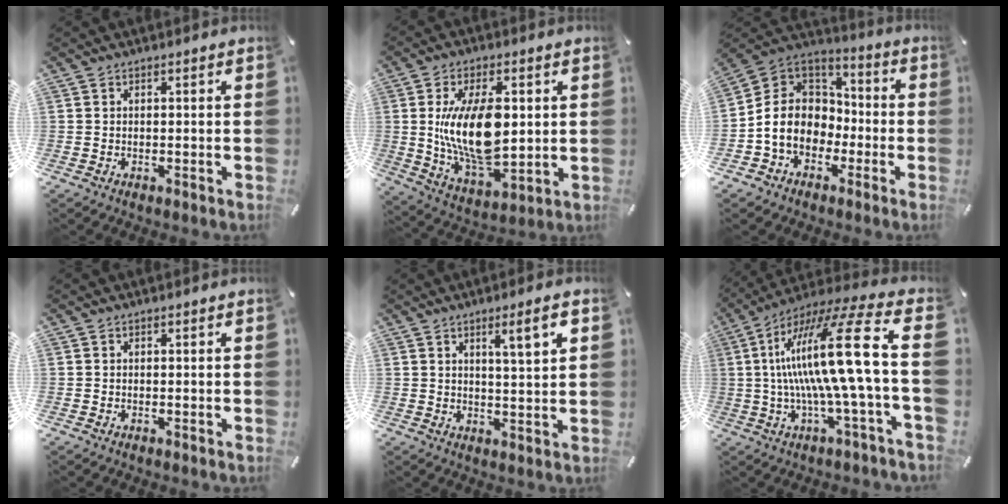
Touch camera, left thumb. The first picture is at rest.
{"total": 16.9, "force": [2.4, 8.9, 14.1], "torque": [-0.285, -0.016, 0.039]}
{"total": 11.8, "force": [-3.6, 10.3, 4.5], "torque": [-0.118, 0.017, -0.065]}
{"total": 0.0}
{"total": 7.1, "force": [3.5, 0.8, 6.2], "torque": [-0.102, -0.007, 0.051]}
{"total": 23.7, "force": [2.1, 2.3, 23.5], "torque": [-0.469, -0.026, 0.012]}